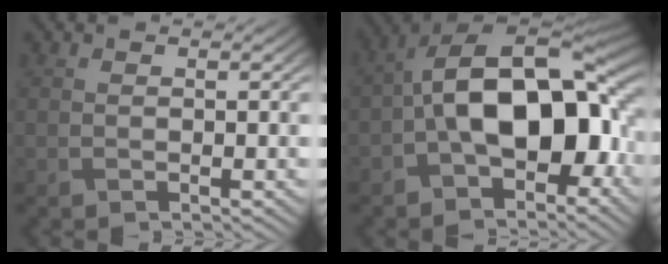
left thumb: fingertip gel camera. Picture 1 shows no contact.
{"total": 14.9, "force": [-2.0, 8.2, 12.3], "torque": [-0.197, 0.017, -0.048]}